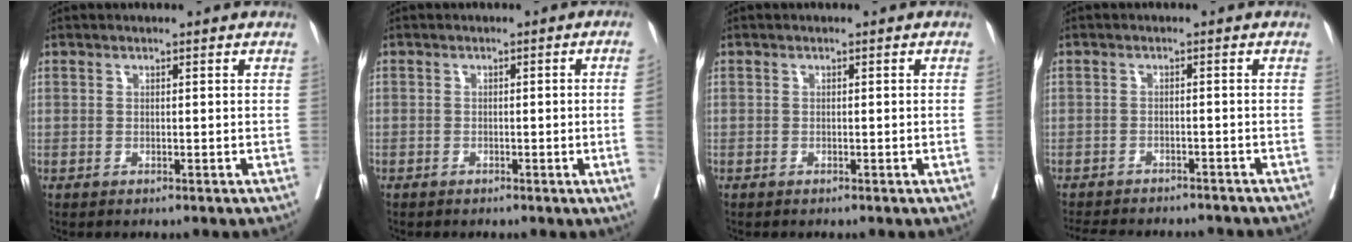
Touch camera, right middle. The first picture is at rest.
{"total": 2.6, "force": [-0.7, -0.5, 2.5], "torque": [-0.028, 0.001, -0.013]}
{"total": 0.0}
{"total": 12.0, "force": [-10.9, 3.6, 3.7], "torque": [-0.070, 0.001, -0.139]}